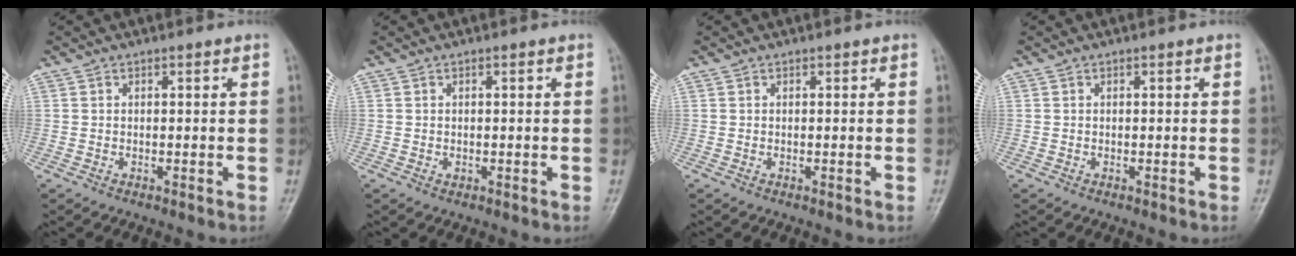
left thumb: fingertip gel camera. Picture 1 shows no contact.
{"total": 0.6, "force": [-0.1, 0.4, 0.5], "torque": [-0.004, 0.001, 0.002]}
{"total": 0.0}
{"total": 0.0}